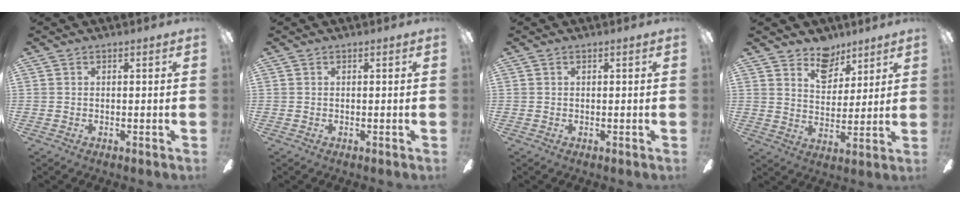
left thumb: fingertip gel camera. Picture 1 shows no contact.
{"total": 0.0}
{"total": 0.0}
{"total": 8.9, "force": [6.7, 5.3, 2.7], "torque": [-0.039, -0.033, 0.124]}